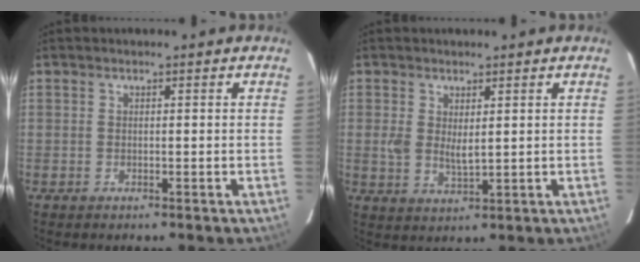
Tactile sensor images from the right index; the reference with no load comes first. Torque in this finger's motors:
{"motor_torque": [0.00, 0.08, 0.00, 0.05]}